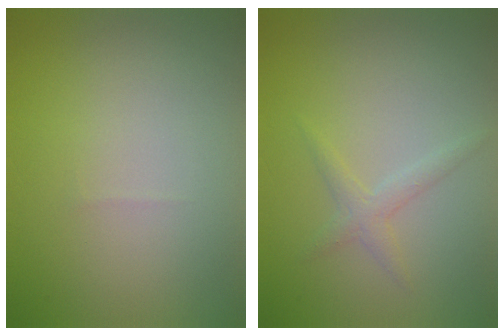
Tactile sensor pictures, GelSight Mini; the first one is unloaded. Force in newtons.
{"total": 1.4, "press": 1.4, "slide": 0.1}